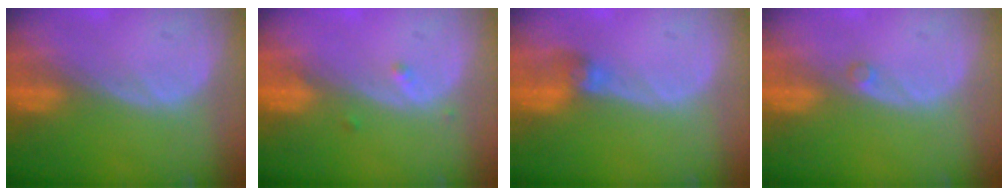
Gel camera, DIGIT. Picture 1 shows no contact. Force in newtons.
{"total": 1.3, "press": 1.1, "slide": 0.7}
{"total": 2.6, "press": 2.6, "slide": 0.6}
{"total": 0.7, "press": 0.7, "slide": 0.1}